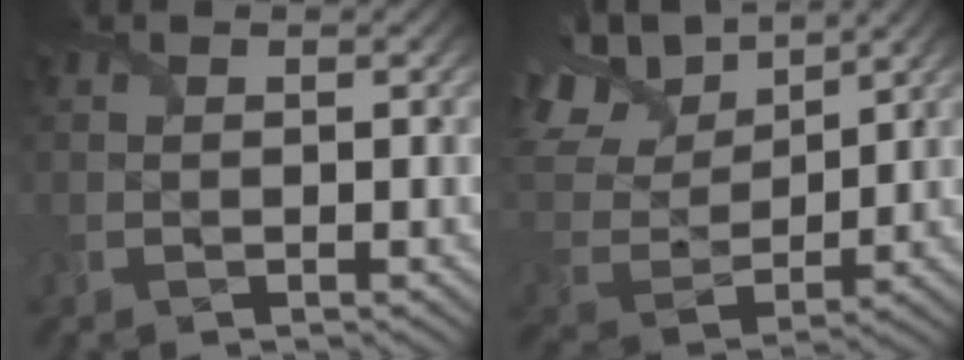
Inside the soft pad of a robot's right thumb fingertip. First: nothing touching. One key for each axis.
{"total": 15.3, "fx": 9.4, "fy": 7.9, "fz": 9.1, "tx": -0.257, "ty": 0.053, "tz": 0.155}